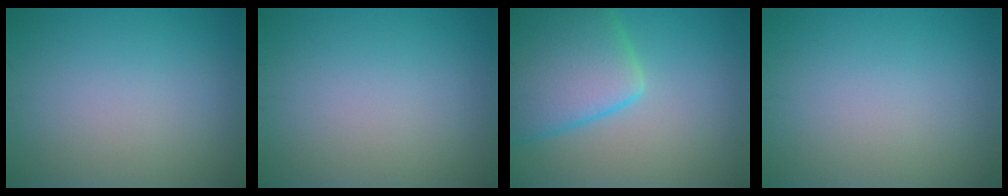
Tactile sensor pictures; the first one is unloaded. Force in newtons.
{"total": 0.0}
{"total": 8.6, "press": 8.6, "slide": 0.5}
{"total": 0.0}